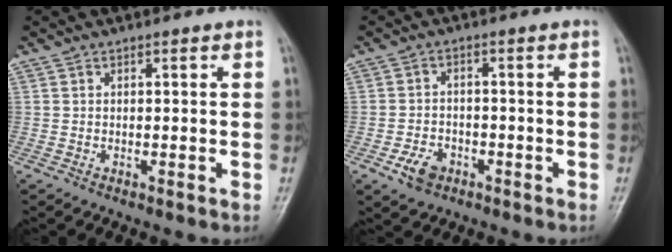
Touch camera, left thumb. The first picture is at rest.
{"total": 4.7, "force": [-2.4, 3.3, 2.3], "torque": [-0.034, 0.013, -0.040]}